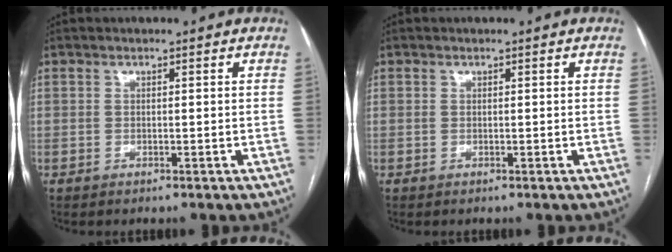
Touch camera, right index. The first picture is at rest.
{"total": 0.0}